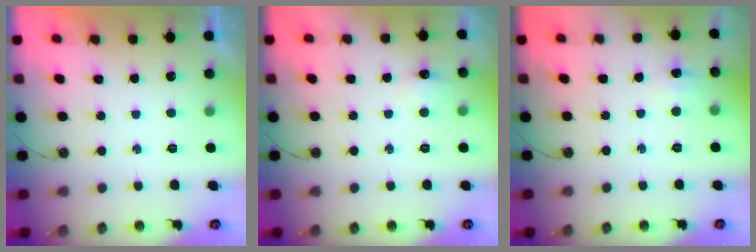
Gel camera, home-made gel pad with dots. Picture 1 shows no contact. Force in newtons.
{"total": 5.1, "press": 5.0, "slide": 1.2}
{"total": 4.3, "press": 4.3, "slide": 0.5}